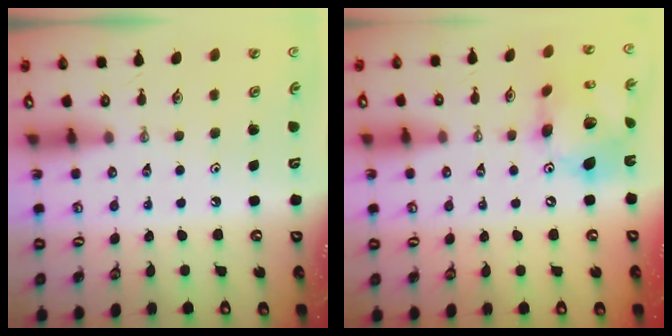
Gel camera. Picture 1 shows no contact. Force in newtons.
{"total": 16.2, "press": 16.1, "slide": 1.7}